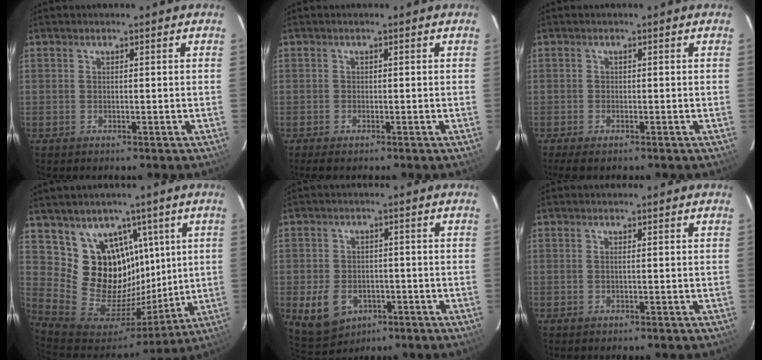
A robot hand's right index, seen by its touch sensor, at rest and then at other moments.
{"total": 1.5, "force": [-1.2, 0.4, 0.8], "torque": [-0.018, -0.004, -0.024]}
{"total": 2.6, "force": [-2.0, 0.8, 1.4], "torque": [-0.034, -0.007, -0.038]}
{"total": 15.1, "force": [7.0, 12.4, 5.0], "torque": [-0.100, 0.005, 0.148]}
{"total": 8.4, "force": [-3.1, 6.5, 4.3], "torque": [-0.107, -0.002, -0.038]}
{"total": 0.6, "force": [-0.1, -0.2, 0.5], "torque": [-0.008, 0.002, -0.004]}